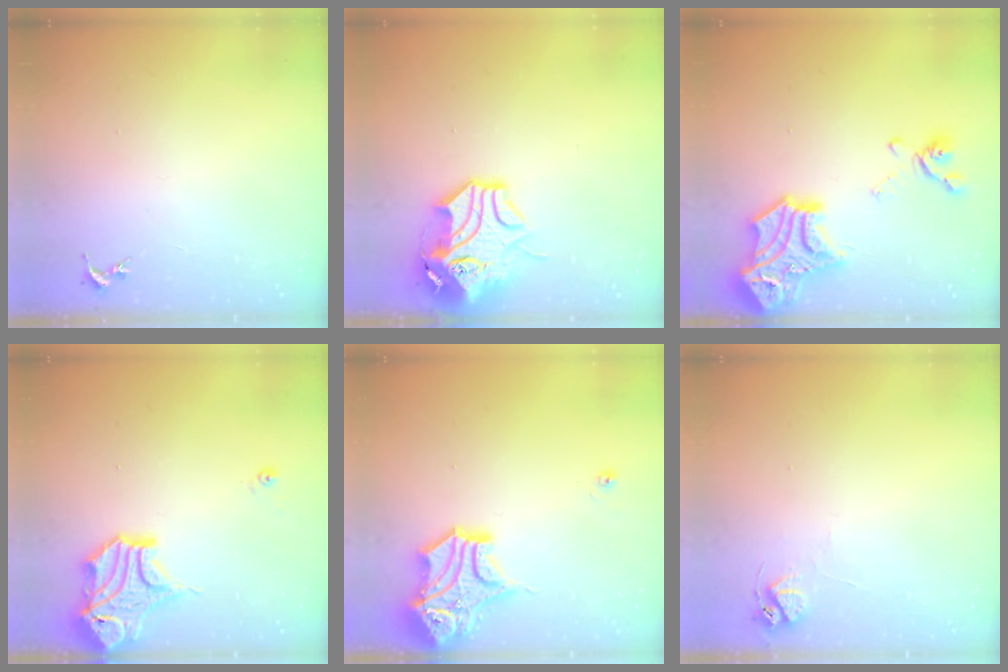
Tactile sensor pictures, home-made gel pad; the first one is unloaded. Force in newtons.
{"total": 15.5, "press": 15.3, "slide": 2.4}
{"total": 23.1, "press": 23.1, "slide": 1.7}
{"total": 15.8, "press": 15.6, "slide": 2.7}
{"total": 16.0, "press": 15.9, "slide": 2.2}
{"total": 6.6, "press": 6.6, "slide": 0.7}